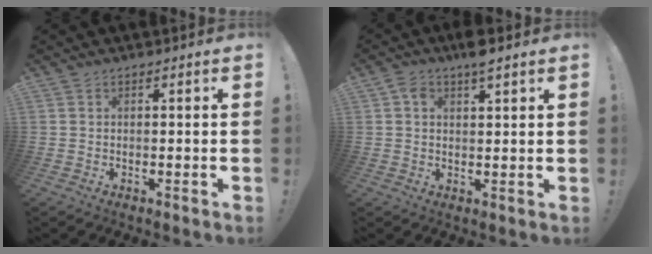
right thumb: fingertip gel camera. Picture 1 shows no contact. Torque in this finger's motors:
{"motor_torque": [-0.04, 1.04, 0.35, -0.24, 0.02]}